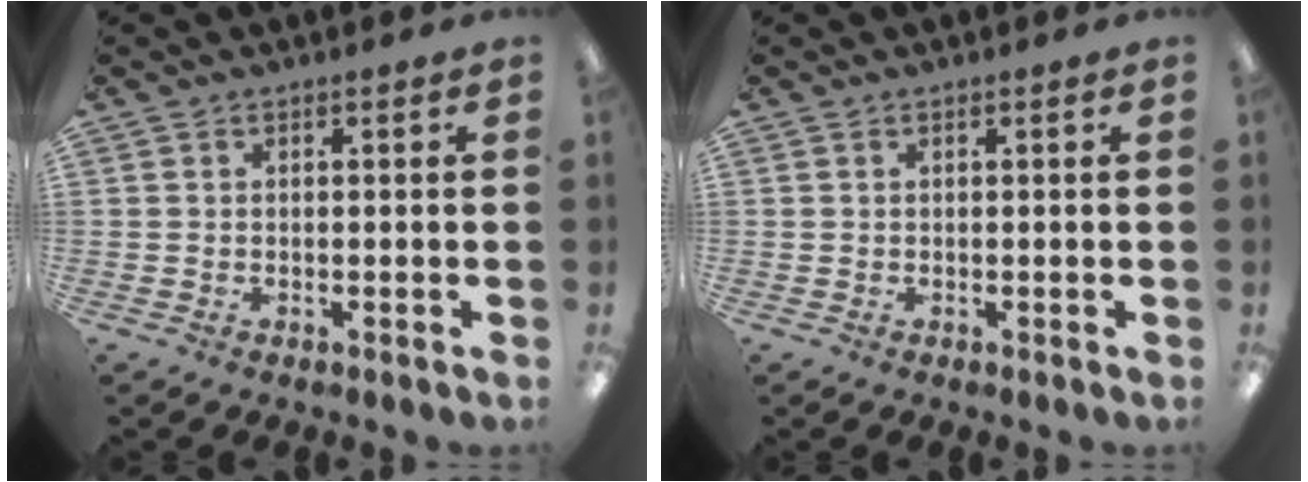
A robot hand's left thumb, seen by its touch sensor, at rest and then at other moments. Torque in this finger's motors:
{"motor_torque": [-0.07, 0.09, -0.24, 0.10, -0.01]}